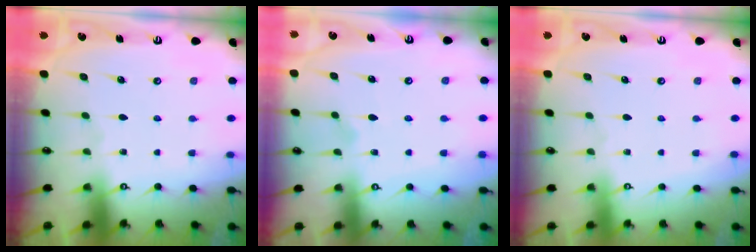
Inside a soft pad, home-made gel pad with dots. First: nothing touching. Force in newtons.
{"total": 7.5, "press": 7.5, "slide": 0.4}
{"total": 4.0, "press": 4.0, "slide": 0.1}